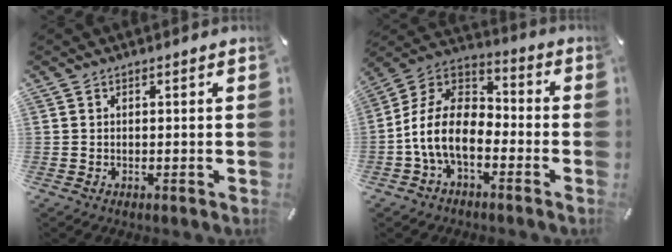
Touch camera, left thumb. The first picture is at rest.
{"total": 13.3, "force": [-6.5, 7.6, 8.8], "torque": [-0.191, 0.022, -0.125]}